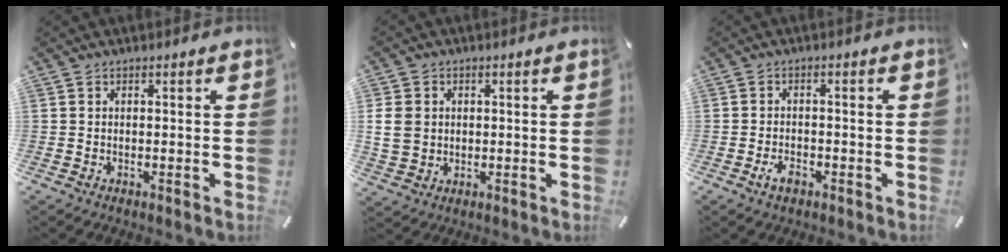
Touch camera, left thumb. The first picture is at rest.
{"total": 6.3, "force": [0.7, 5.6, 2.9], "torque": [-0.072, 0.004, 0.012]}
{"total": 3.3, "force": [-1.9, 1.9, 1.9], "torque": [-0.046, 0.004, -0.037]}